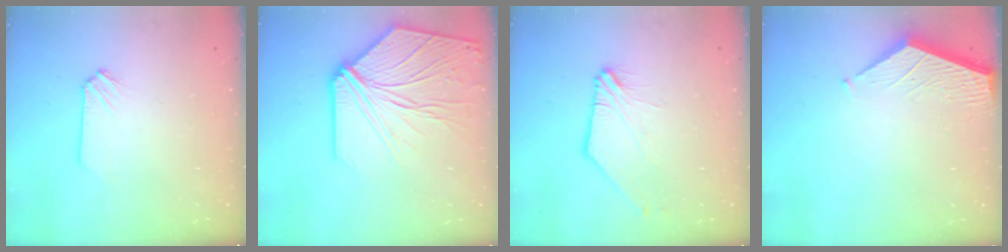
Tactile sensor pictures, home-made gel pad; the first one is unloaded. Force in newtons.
{"total": 16.1, "press": 15.9, "slide": 2.9}
{"total": 2.3, "press": 2.3, "slide": 0.2}
{"total": 3.3, "press": 3.3, "slide": 0.4}